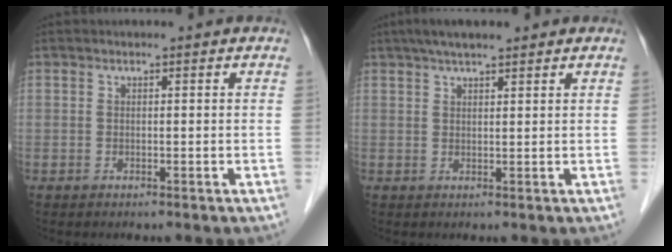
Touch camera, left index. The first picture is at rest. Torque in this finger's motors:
{"motor_torque": [0.06, -0.19, 0.31, 0.09]}